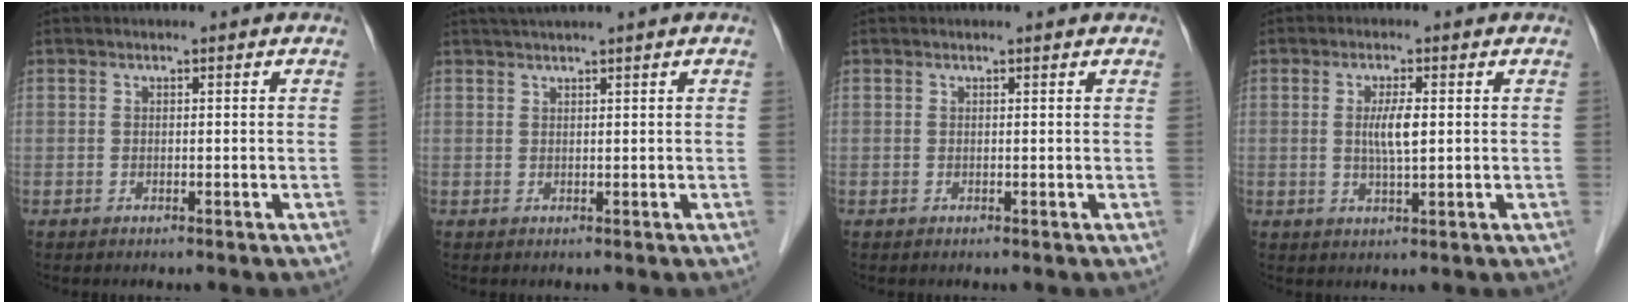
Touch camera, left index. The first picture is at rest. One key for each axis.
{"total": 2.9, "fx": 2.3, "fy": -0.8, "fz": 1.6, "tx": -0.024, "ty": 0.017, "tz": 0.044}
{"total": 0.7, "fx": 0.6, "fy": 0.0, "fz": 0.1, "tx": -0.009, "ty": 0.001, "tz": 0.005}
{"total": 3.8, "fx": 0.4, "fy": 0.4, "fz": 3.8, "tx": -0.070, "ty": -0.002, "tz": 0.006}